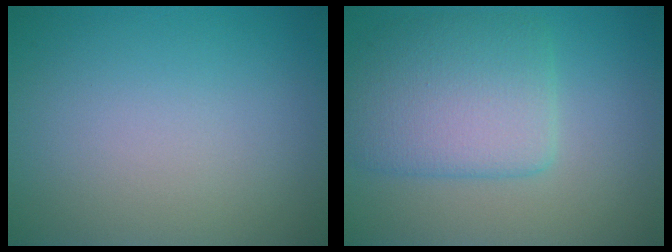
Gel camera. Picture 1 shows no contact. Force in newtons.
{"total": 5.7, "press": 5.7, "slide": 0.2}